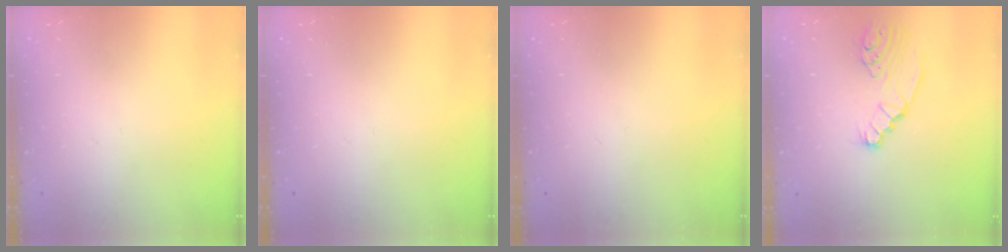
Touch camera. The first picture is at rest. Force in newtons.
{"total": 0.0}
{"total": 0.0}
{"total": 2.8, "press": 2.8, "slide": 0.3}